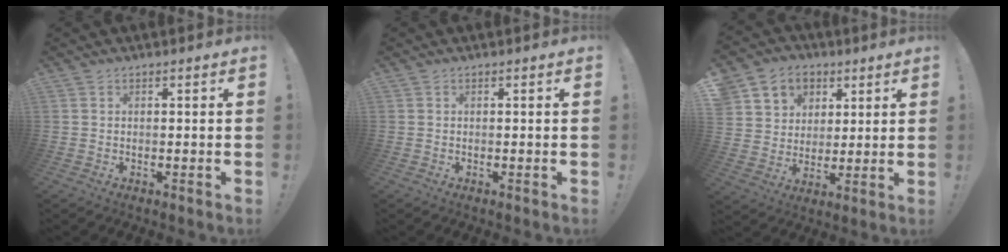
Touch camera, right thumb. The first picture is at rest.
{"total": 0.0}
{"total": 8.7, "force": [3.4, 7.9, 1.3], "torque": [-0.017, -0.023, 0.073]}